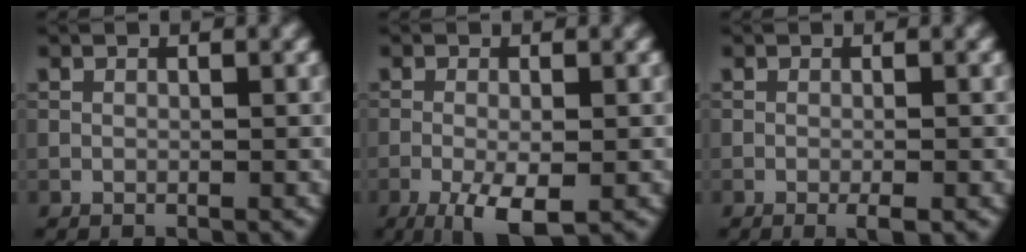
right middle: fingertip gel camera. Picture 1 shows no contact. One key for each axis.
{"total": 4.8, "fx": -2.2, "fy": 1.5, "fz": 4.0, "tx": -0.075, "ty": -0.004, "tz": -0.038}
{"total": 1.3, "fx": -0.6, "fy": 0.2, "fz": 1.2, "tx": -0.015, "ty": -0.004, "tz": -0.011}